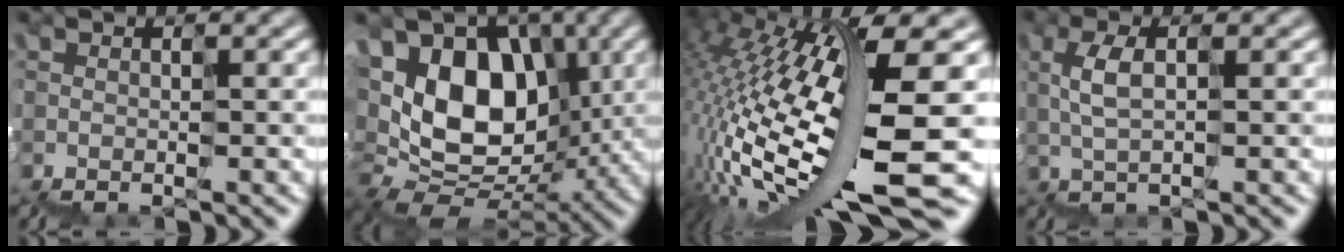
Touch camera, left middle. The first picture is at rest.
{"total": 8.3, "force": [1.9, 6.3, 5.0], "torque": [-0.076, 0.028, 0.020]}
{"total": 14.4, "force": [-1.2, 3.2, 14.0], "torque": [-0.298, 0.004, -0.007]}
{"total": 0.9, "force": [0.7, 0.0, 0.5], "torque": [-0.035, 0.017, 0.015]}